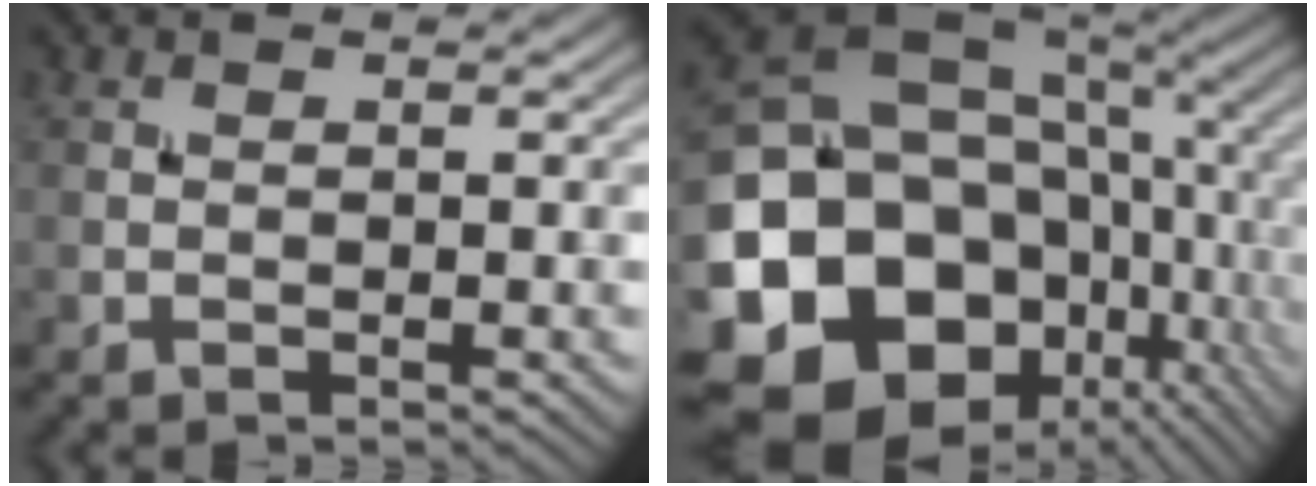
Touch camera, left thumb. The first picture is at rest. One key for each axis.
{"total": 21.9, "fx": -4.9, "fy": 17.2, "fz": 12.6, "tx": -0.278, "ty": -0.014, "tz": -0.069}